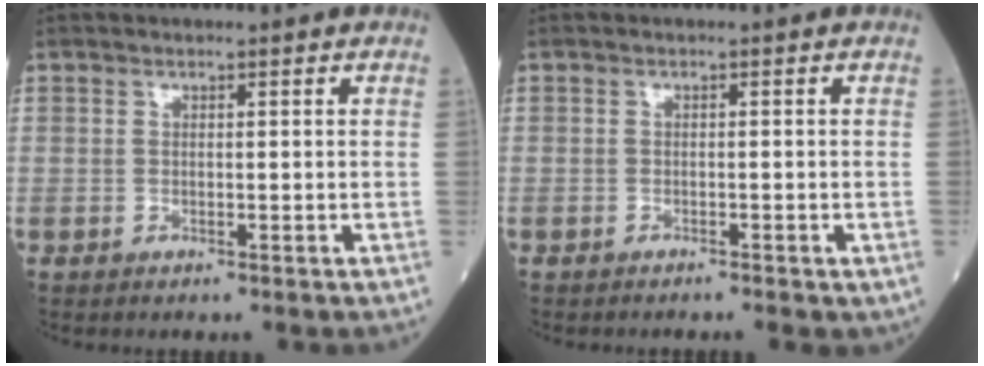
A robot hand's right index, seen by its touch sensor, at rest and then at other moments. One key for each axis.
{"total": 1.7, "fx": -1.2, "fy": 0.6, "fz": 1.1, "tx": -0.015, "ty": -0.002, "tz": -0.014}